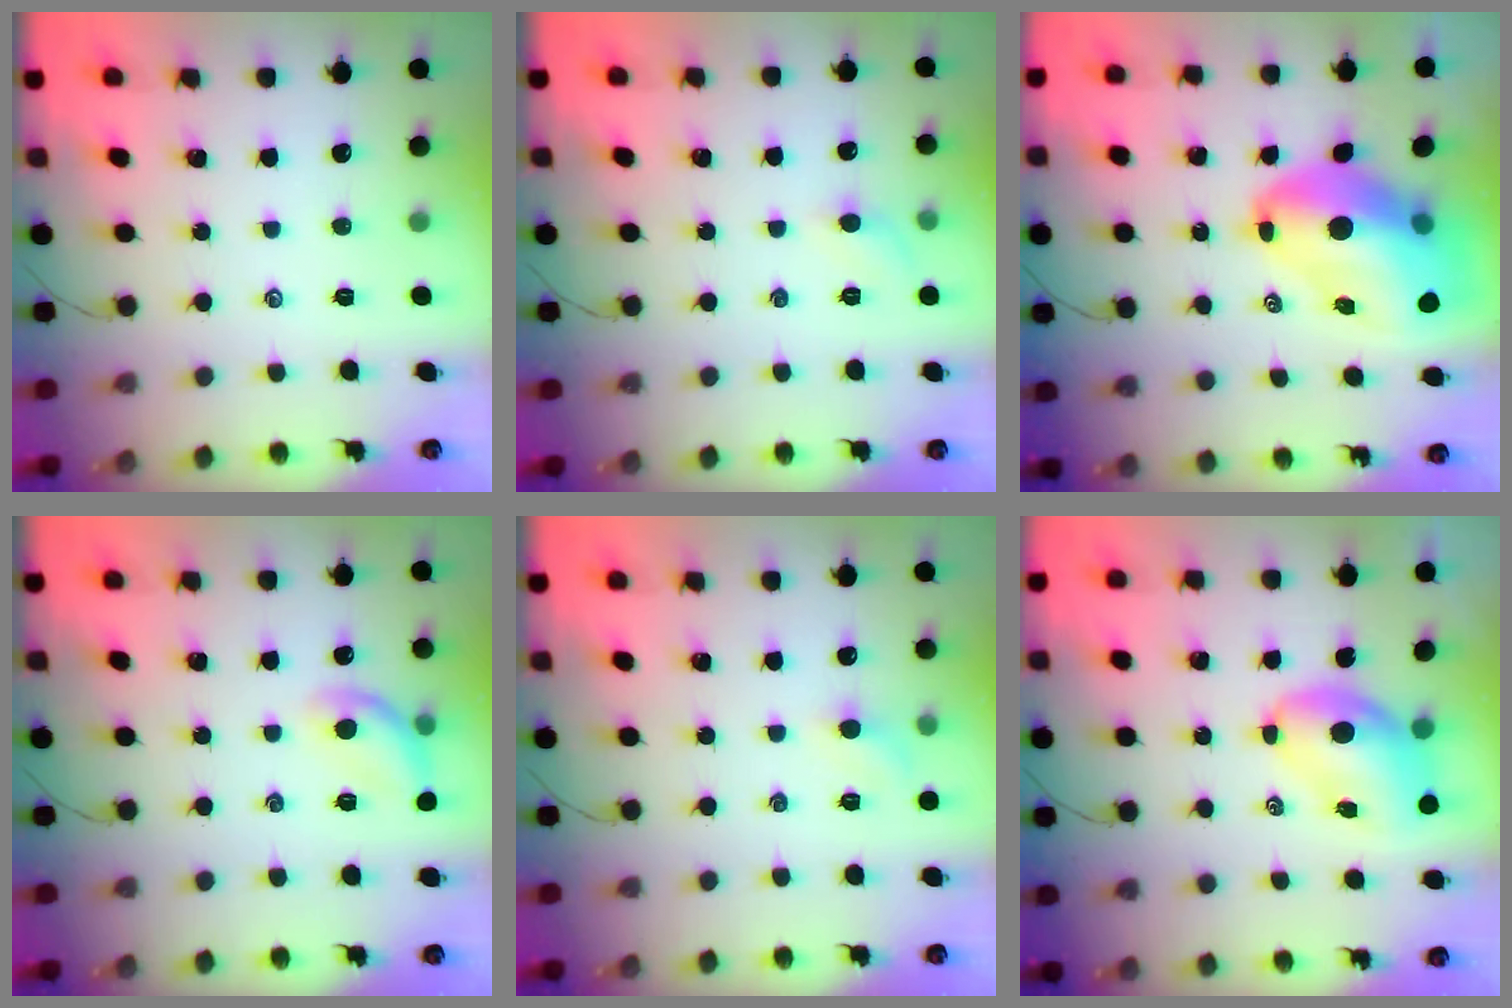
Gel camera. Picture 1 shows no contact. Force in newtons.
{"total": 4.7, "press": 4.4, "slide": 1.6}
{"total": 17.4, "press": 16.8, "slide": 4.7}
{"total": 10.6, "press": 10.5, "slide": 1.5}
{"total": 5.6, "press": 5.4, "slide": 1.5}
{"total": 8.3, "press": 7.8, "slide": 2.6}